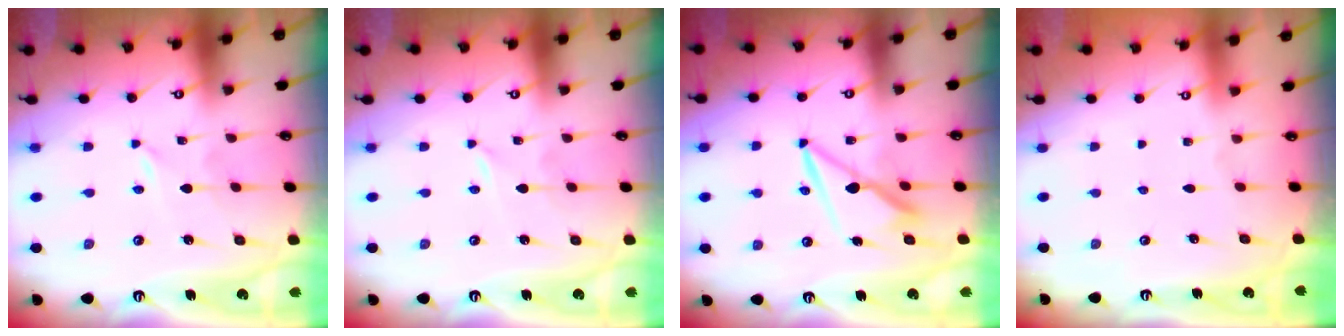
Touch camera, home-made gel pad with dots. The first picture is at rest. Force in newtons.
{"total": 0.0}
{"total": 7.9, "press": 7.8, "slide": 1.1}
{"total": 0.0}